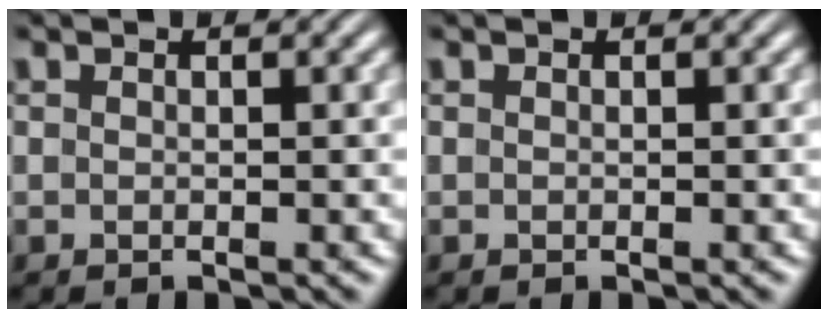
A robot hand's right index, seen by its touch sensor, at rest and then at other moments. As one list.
[{"total": 0.0}]